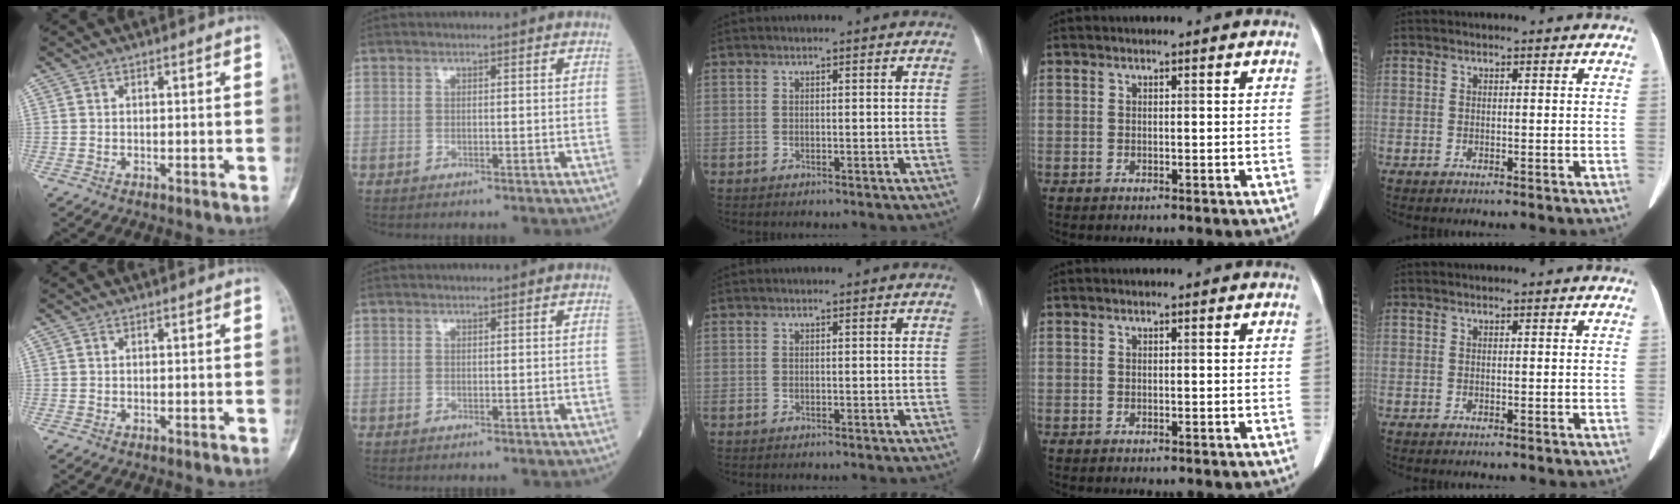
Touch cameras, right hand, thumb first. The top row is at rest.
{}